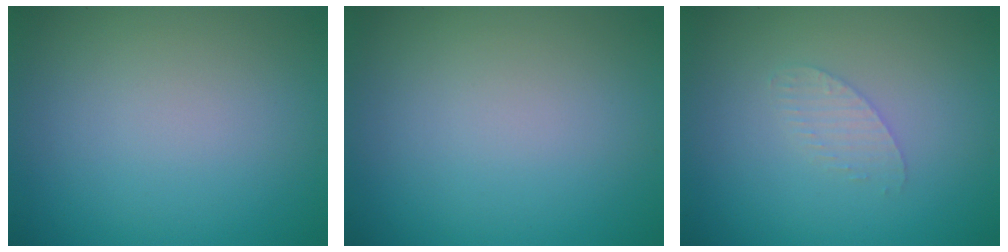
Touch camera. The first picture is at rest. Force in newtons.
{"total": 0.0}
{"total": 1.4, "press": 1.4, "slide": 0.1}